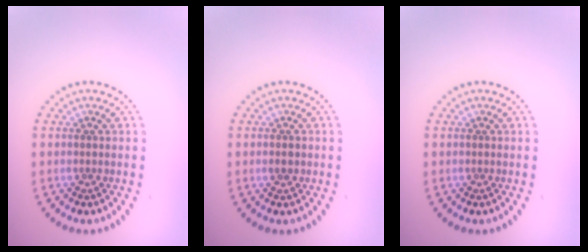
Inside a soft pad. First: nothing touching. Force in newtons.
{"total": 1.2, "press": 1.1, "slide": 0.2}
{"total": 0.0}